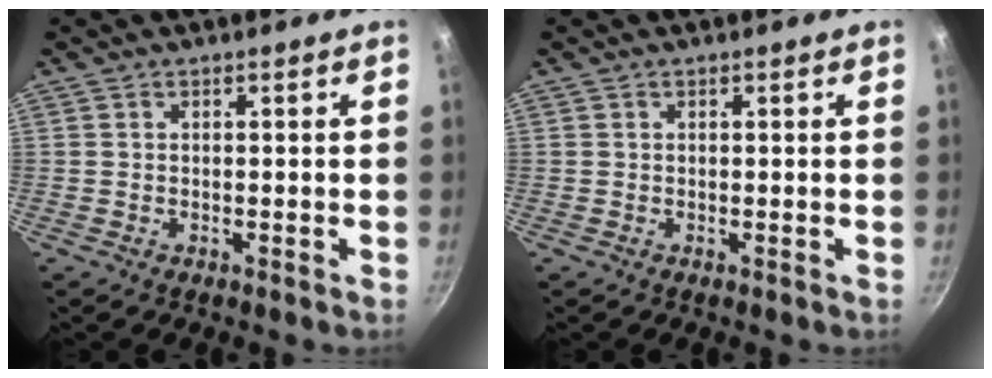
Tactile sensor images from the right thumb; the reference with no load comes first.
{"total": 0.0}